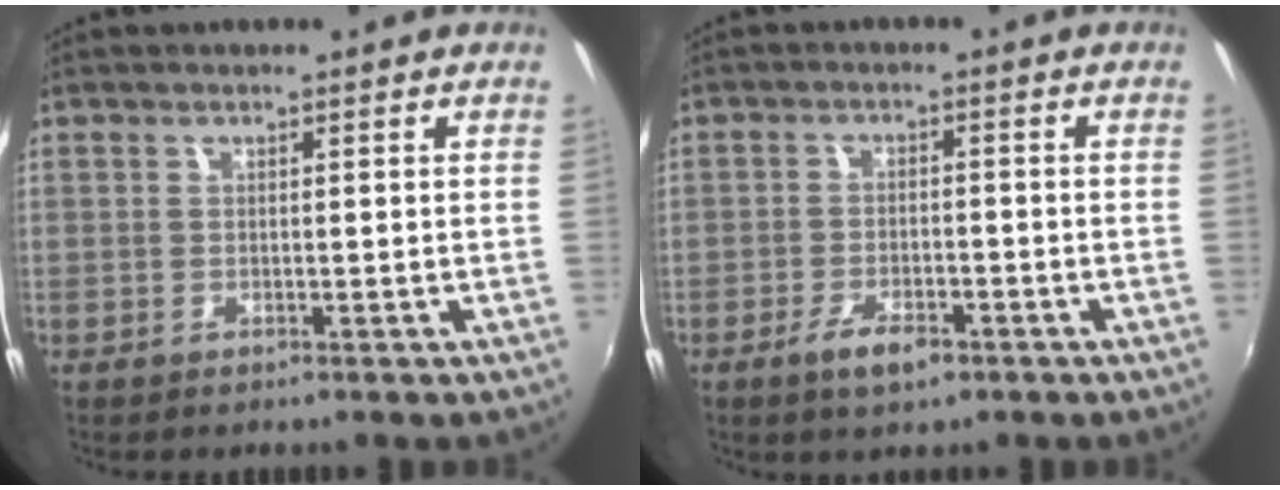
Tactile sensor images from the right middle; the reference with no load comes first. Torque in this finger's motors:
{"motor_torque": [0.78, -0.66, 0.21, 0.07]}